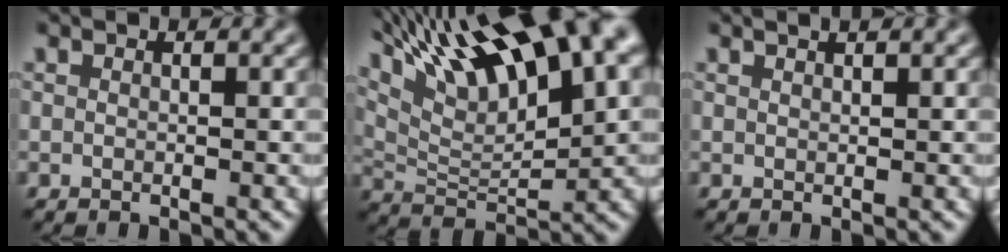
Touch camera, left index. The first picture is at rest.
{"total": 15.6, "force": [9.3, 5.0, 11.5], "torque": [-0.200, 0.025, 0.164]}
{"total": 0.9, "force": [0.7, 0.1, 0.5], "torque": [-0.007, 0.000, 0.008]}